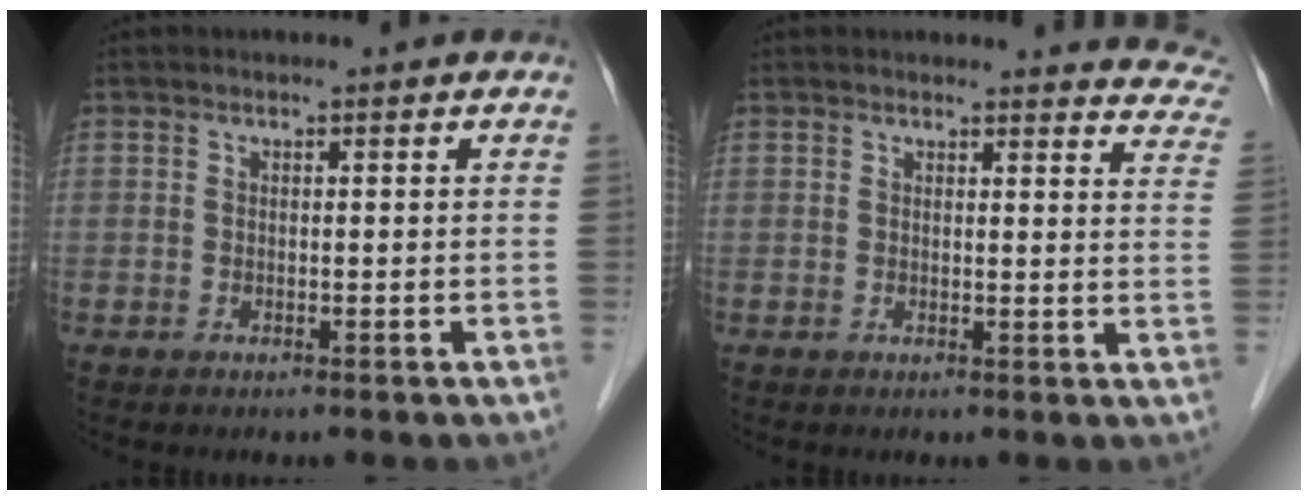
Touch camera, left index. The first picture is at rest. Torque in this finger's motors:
{"motor_torque": [0.39, -1.00, 0.15, -0.01]}